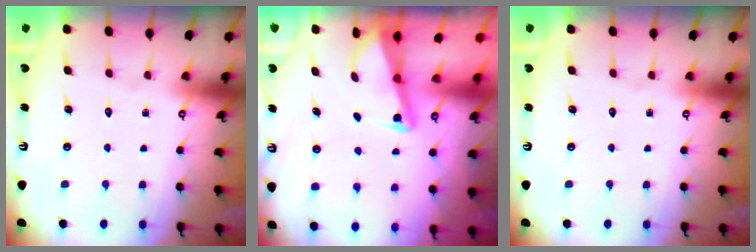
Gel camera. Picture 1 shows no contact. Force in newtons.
{"total": 2.0, "press": 2.0, "slide": 0.4}
{"total": 0.0}